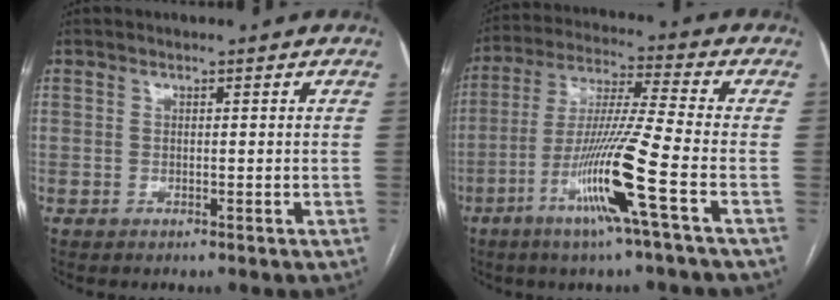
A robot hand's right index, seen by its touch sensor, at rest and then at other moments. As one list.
[{"total": 13.8, "force": [-5.6, -1.7, 12.5], "torque": [-0.247, -0.017, -0.111]}]